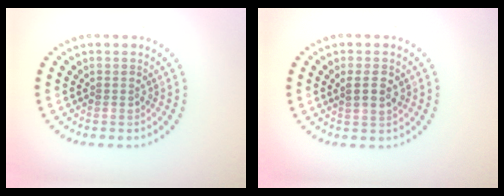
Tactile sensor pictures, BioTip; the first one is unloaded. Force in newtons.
{"total": 2.3, "press": 2.1, "slide": 0.8}